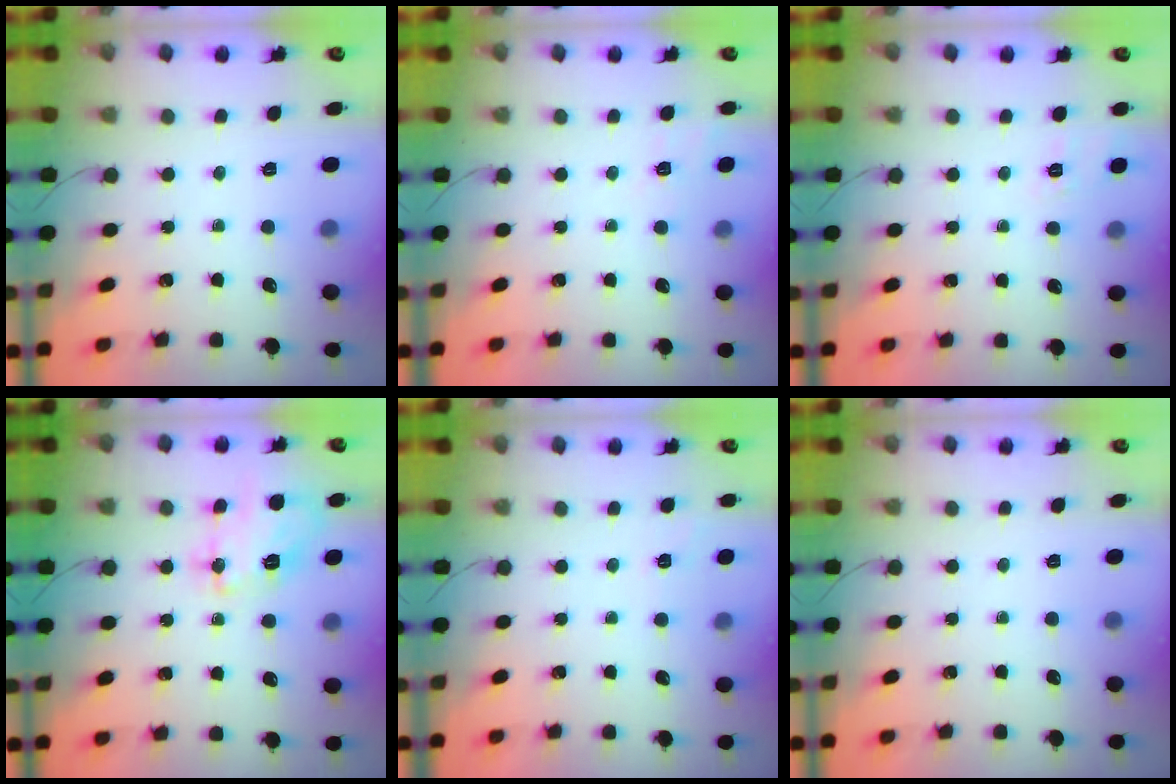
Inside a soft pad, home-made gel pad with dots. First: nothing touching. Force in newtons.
{"total": 7.4, "press": 7.1, "slide": 1.9}
{"total": 2.5, "press": 1.6, "slide": 1.9}
{"total": 13.1, "press": 13.0, "slide": 0.9}
{"total": 3.3, "press": 3.0, "slide": 1.5}
{"total": 0.0}